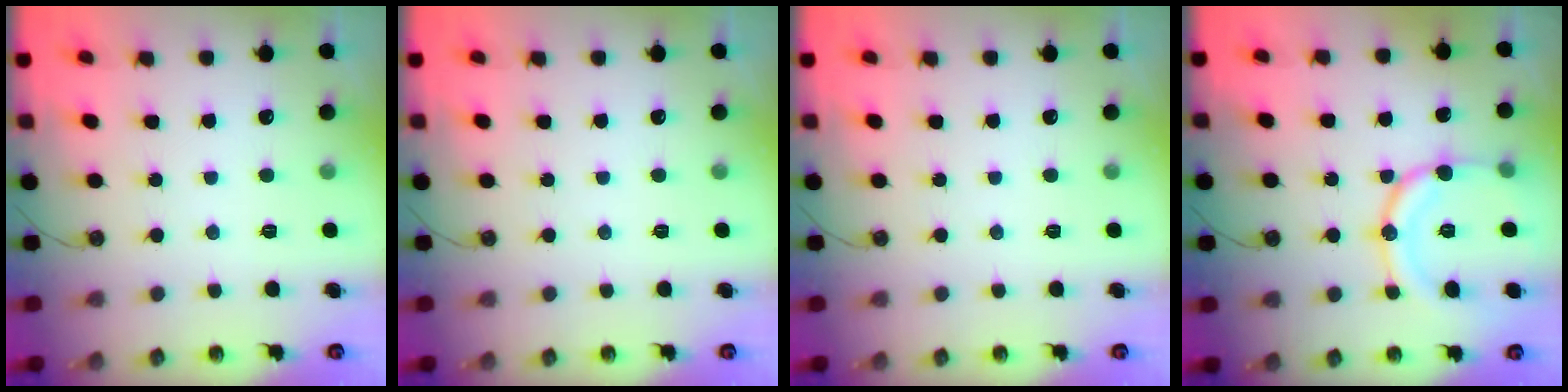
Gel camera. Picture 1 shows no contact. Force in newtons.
{"total": 0.0}
{"total": 0.0}
{"total": 15.2, "press": 15.2, "slide": 1.3}